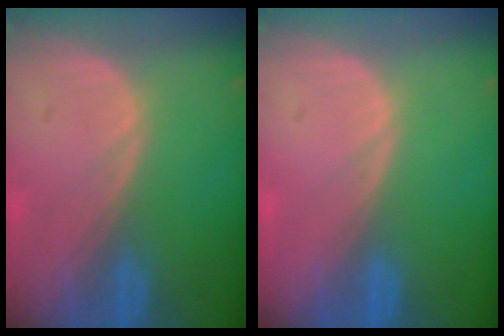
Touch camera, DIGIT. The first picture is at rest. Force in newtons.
{"total": 0.0}